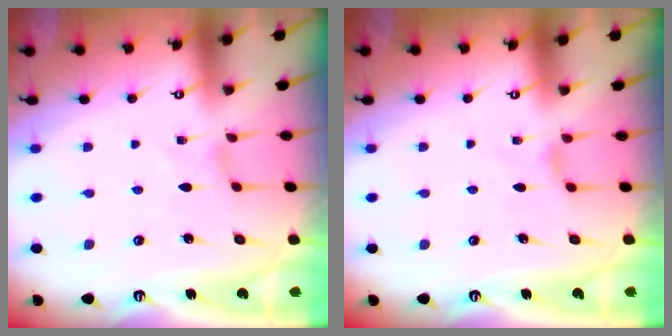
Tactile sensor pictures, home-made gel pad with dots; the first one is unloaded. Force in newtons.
{"total": 1.7, "press": 1.7, "slide": 0.4}